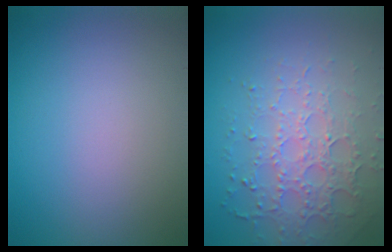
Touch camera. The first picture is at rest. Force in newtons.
{"total": 4.6, "press": 4.0, "slide": 2.2}